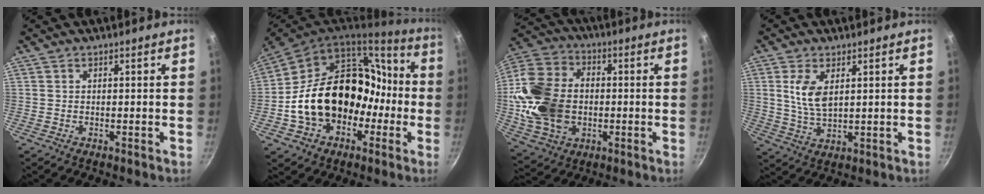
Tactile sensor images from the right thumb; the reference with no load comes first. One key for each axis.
{"total": 24.6, "fx": -3.8, "fy": 18.7, "fz": 15.5, "tx": -0.229, "ty": 0.080, "tz": -0.037}
{"total": 20.2, "fx": -1.3, "fy": 14.9, "fz": 13.6, "tx": -0.249, "ty": 0.023, "tz": -0.020}
{"total": 7.0, "fx": 2.0, "fy": 3.6, "fz": 5.6, "tx": -0.108, "ty": -0.015, "tz": 0.042}